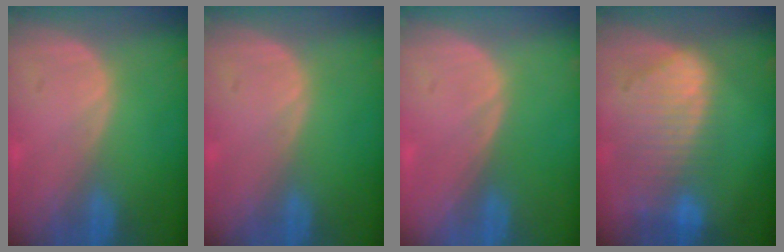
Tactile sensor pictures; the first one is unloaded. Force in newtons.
{"total": 0.0}
{"total": 0.0}
{"total": 9.7, "press": 8.4, "slide": 5.0}